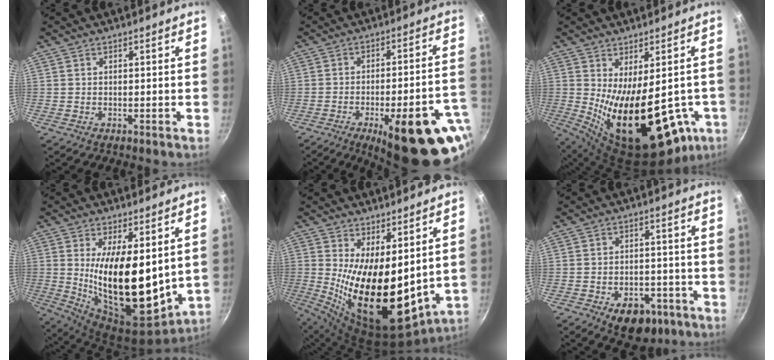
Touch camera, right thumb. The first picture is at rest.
{"total": 24.5, "force": [-11.1, 7.9, 20.3], "torque": [-0.211, 0.041, -0.146]}
{"total": 24.0, "force": [-4.1, 11.2, 20.8], "torque": [-0.286, -0.044, -0.025]}
{"total": 19.6, "force": [3.0, 8.6, 17.4], "torque": [-0.269, -0.057, 0.066]}
{"total": 18.6, "force": [3.4, 8.6, 16.2], "torque": [-0.235, -0.059, 0.077]}
{"total": 10.2, "force": [-4.9, 6.5, 6.2], "torque": [-0.048, 0.024, -0.056]}